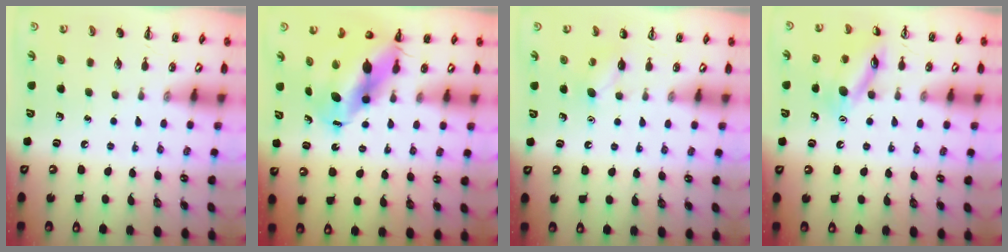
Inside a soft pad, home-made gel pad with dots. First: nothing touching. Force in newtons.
{"total": 10.9, "press": 10.6, "slide": 2.6}
{"total": 5.5, "press": 5.3, "slide": 1.4}
{"total": 12.5, "press": 12.5, "slide": 1.1}